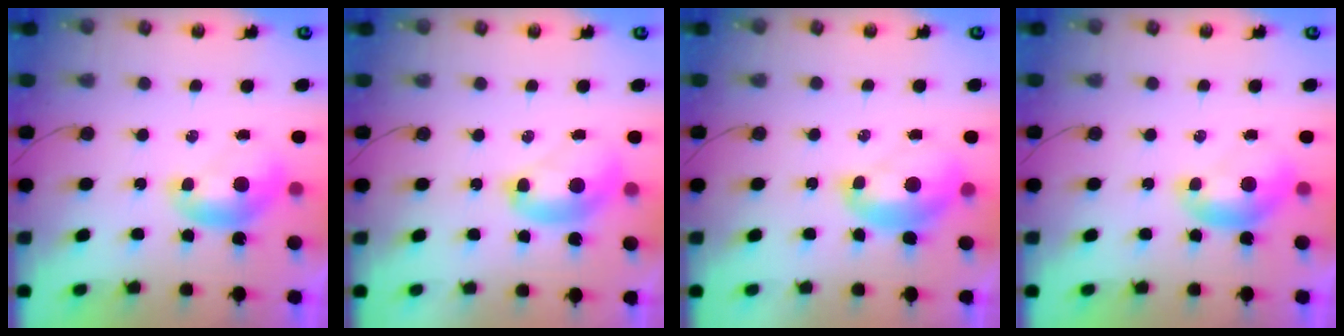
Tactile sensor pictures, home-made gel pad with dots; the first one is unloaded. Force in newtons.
{"total": 2.8, "press": 2.8, "slide": 0.1}
{"total": 2.6, "press": 2.5, "slide": 0.6}
{"total": 0.0}